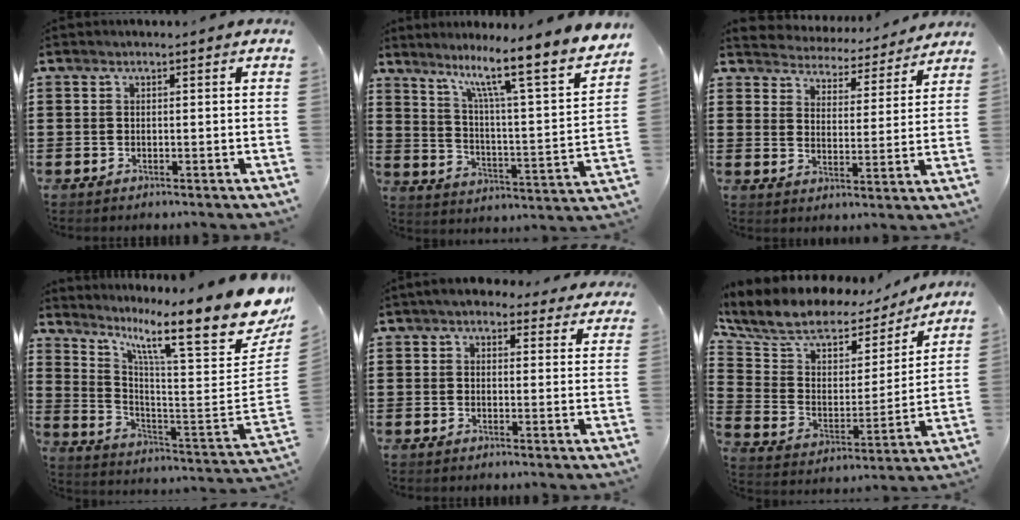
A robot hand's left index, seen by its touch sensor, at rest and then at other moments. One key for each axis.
{"total": 9.0, "fx": 6.9, "fy": -0.3, "fz": 5.8, "tx": -0.117, "ty": -0.065, "tz": 0.097}
{"total": 4.1, "fx": 4.1, "fy": 0.1, "fz": -0.5, "tx": -0.018, "ty": -0.039, "tz": 0.065}
{"total": 13.9, "fx": 9.5, "fy": 1.7, "fz": 10.1, "tx": -0.184, "ty": -0.078, "tz": 0.142}
{"total": 3.2, "fx": 2.5, "fy": 1.8, "fz": 1.0, "tx": -0.022, "ty": -0.003, "tz": 0.044}
{"total": 8.9, "fx": 7.0, "fy": 4.5, "fz": 3.1, "tx": -0.096, "ty": -0.047, "tz": 0.120}